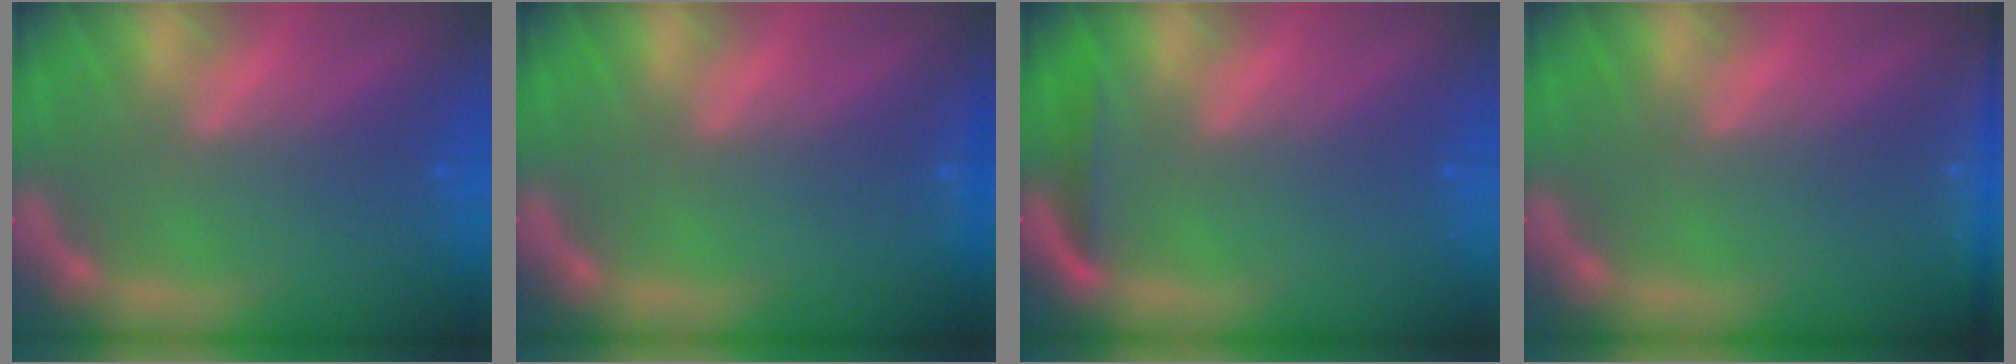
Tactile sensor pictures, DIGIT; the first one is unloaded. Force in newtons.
{"total": 0.9}
{"total": 1.9}
{"total": 4.5}